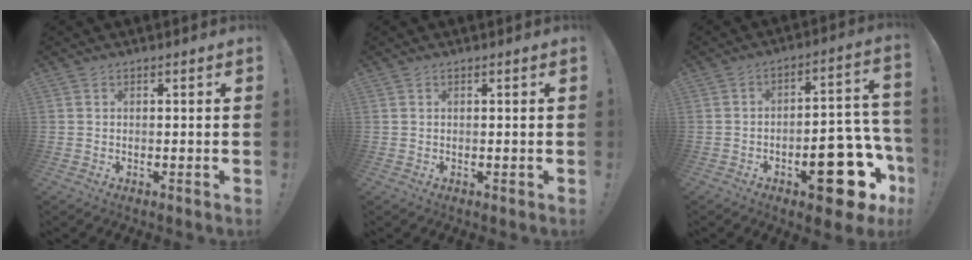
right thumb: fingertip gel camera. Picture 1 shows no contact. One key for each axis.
{"total": 0.0}
{"total": 18.7, "fx": -8.2, "fy": 7.7, "fz": 15.0, "tx": -0.160, "ty": 0.055, "tz": -0.117}